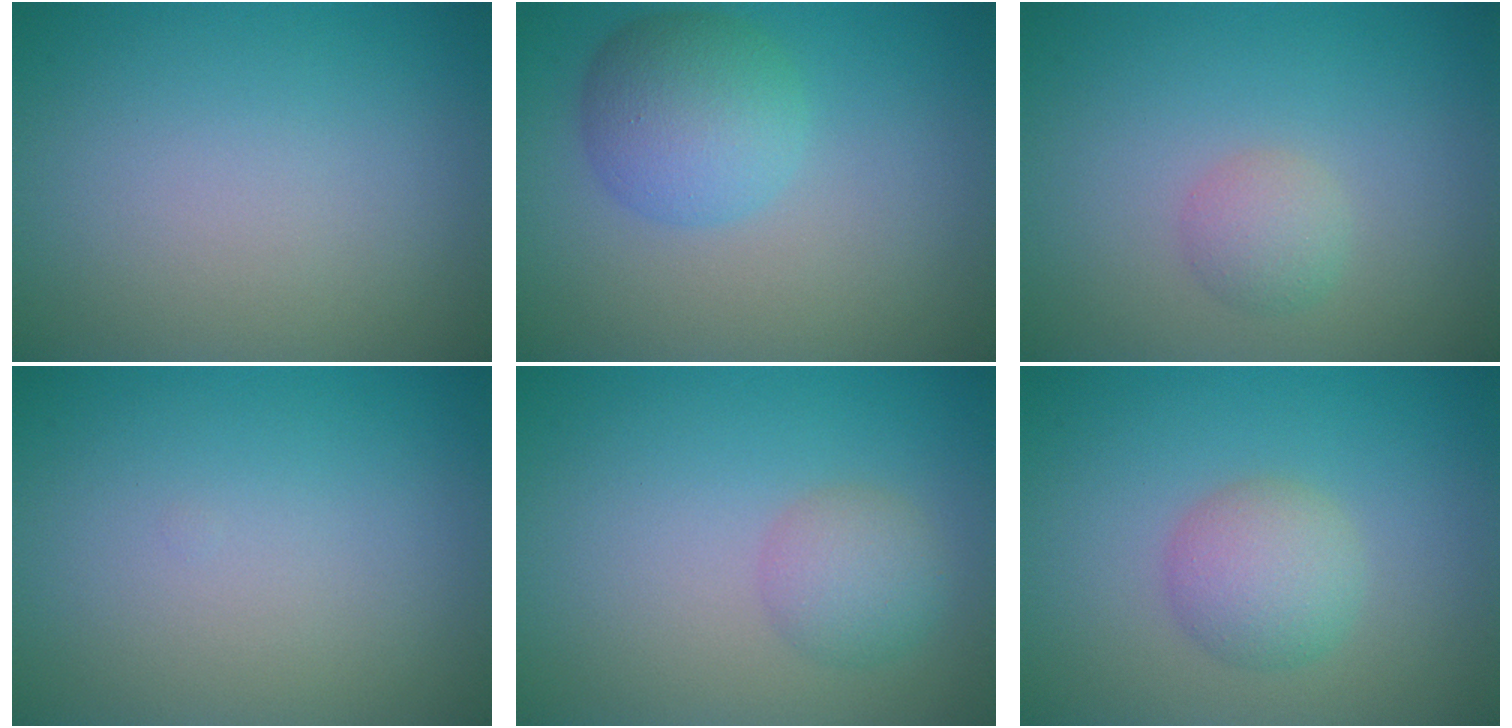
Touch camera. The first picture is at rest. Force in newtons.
{"total": 4.6, "press": 4.6, "slide": 0.1}
{"total": 1.8, "press": 1.8, "slide": 0.1}
{"total": 0.0}
{"total": 2.5, "press": 2.5, "slide": 0.0}
{"total": 3.2, "press": 3.2, "slide": 0.0}